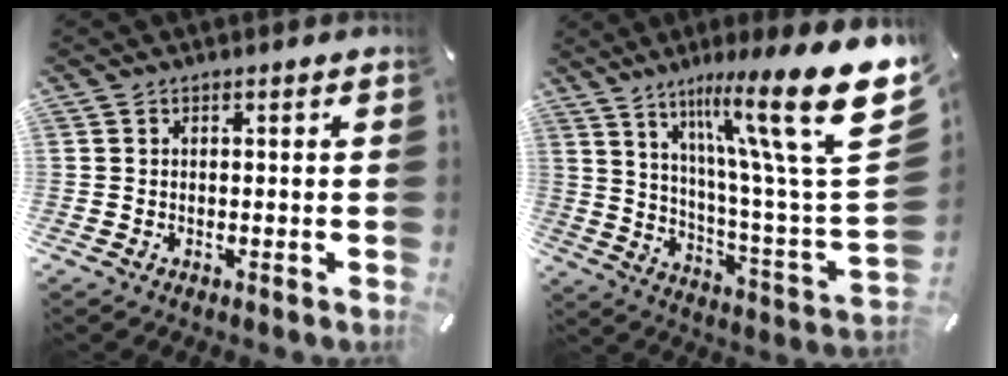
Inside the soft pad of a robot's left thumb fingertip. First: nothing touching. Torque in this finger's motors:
{"motor_torque": [3.53, 1.47, 1.40, -1.37, 0.58]}